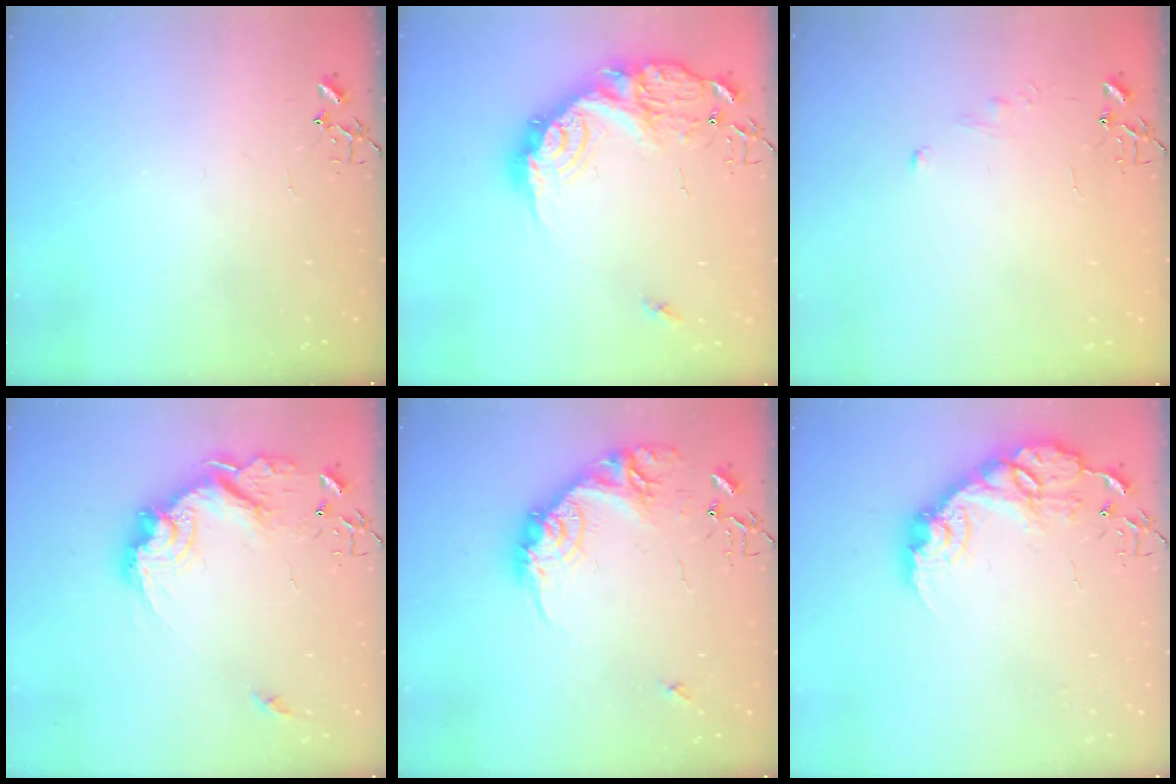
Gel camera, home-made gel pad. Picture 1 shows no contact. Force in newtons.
{"total": 21.1, "press": 21.0, "slide": 1.7}
{"total": 3.7, "press": 3.7, "slide": 0.4}
{"total": 19.5, "press": 19.4, "slide": 1.8}
{"total": 16.9, "press": 16.9, "slide": 1.0}
{"total": 15.8, "press": 15.8, "slide": 0.5}